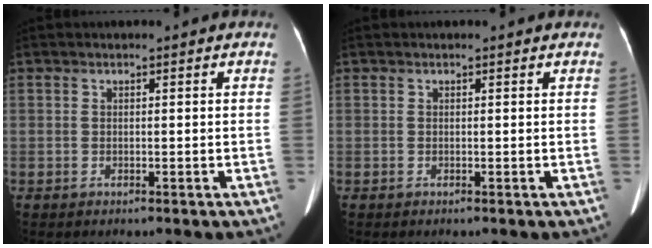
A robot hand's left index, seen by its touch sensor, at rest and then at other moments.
{"total": 1.5, "force": [1.4, 0.3, 0.6], "torque": [-0.004, 0.003, 0.012]}